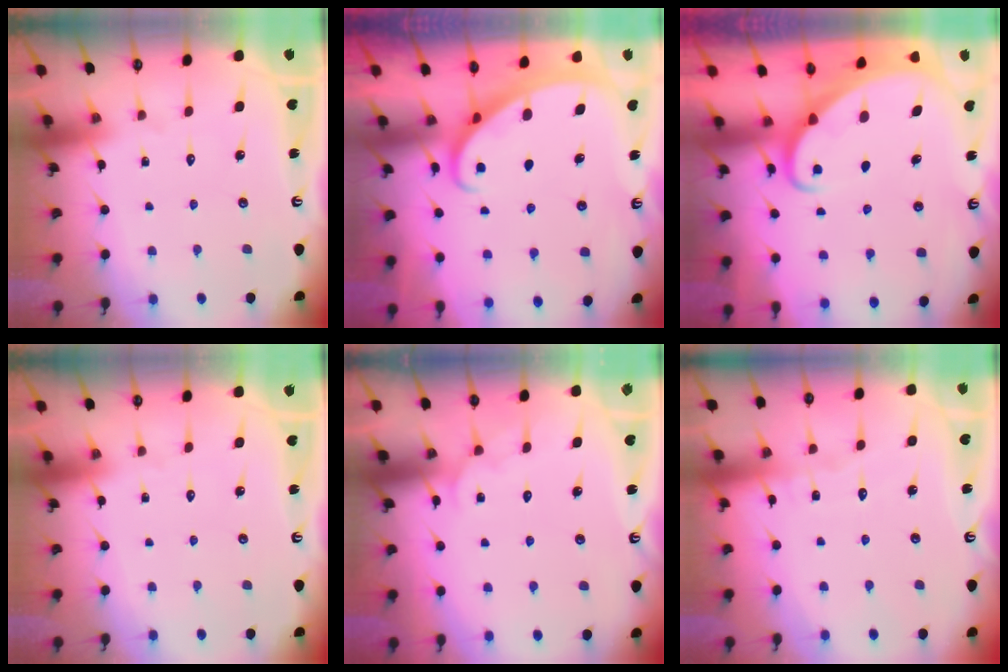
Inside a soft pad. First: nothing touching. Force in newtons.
{"total": 2.2, "press": 2.2, "slide": 0.2}
{"total": 2.4, "press": 2.4, "slide": 0.3}
{"total": 0.0}
{"total": 3.0, "press": 3.0, "slide": 0.3}
{"total": 4.1, "press": 4.1, "slide": 0.4}